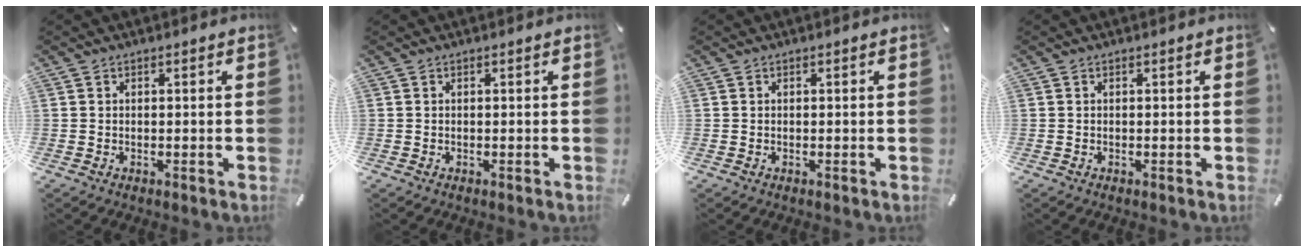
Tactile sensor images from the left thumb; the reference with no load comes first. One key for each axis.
{"total": 0.0}
{"total": 0.0}
{"total": 0.0}